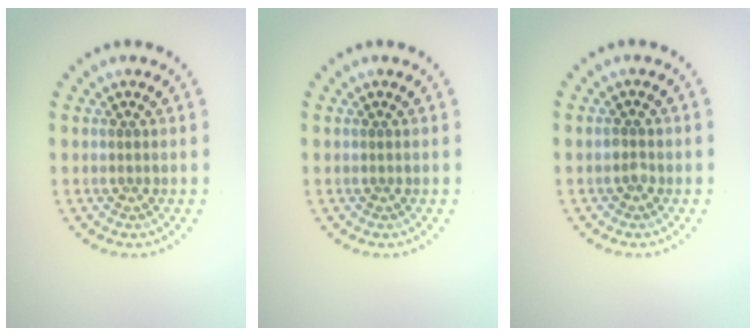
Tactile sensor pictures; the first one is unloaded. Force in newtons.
{"total": 0.0}
{"total": 1.0, "press": 1.0, "slide": 0.2}